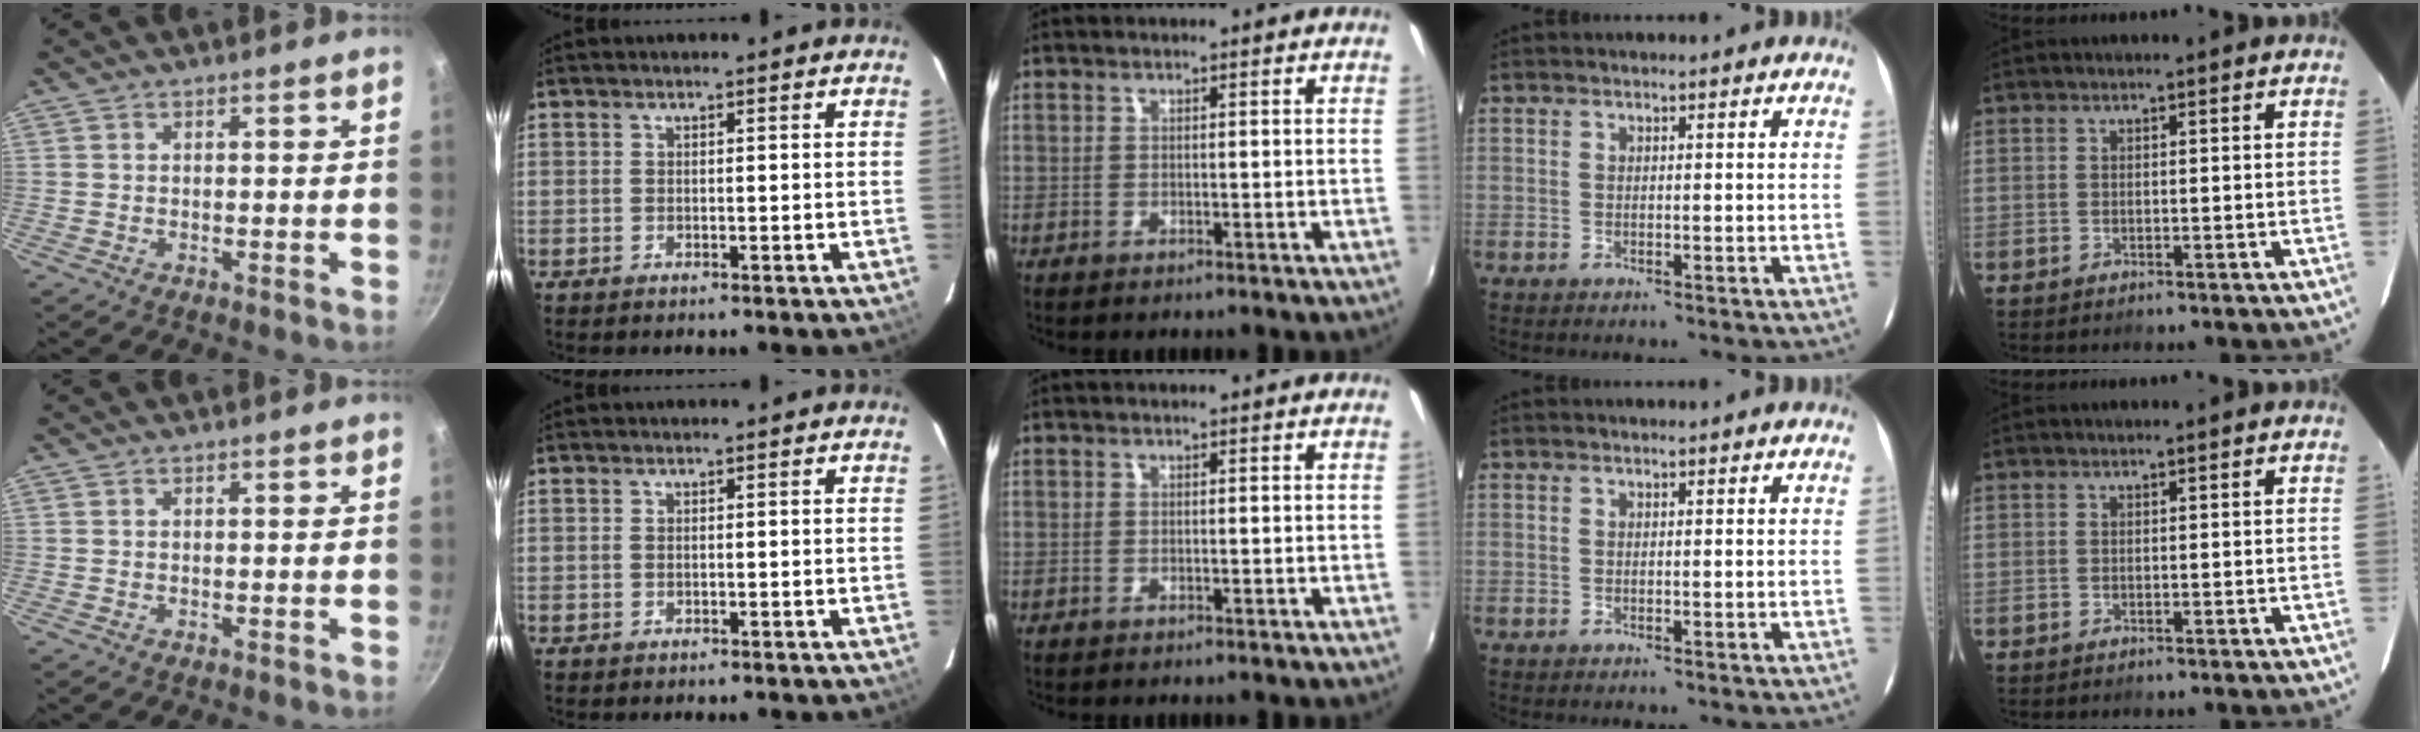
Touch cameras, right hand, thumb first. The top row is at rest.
{}